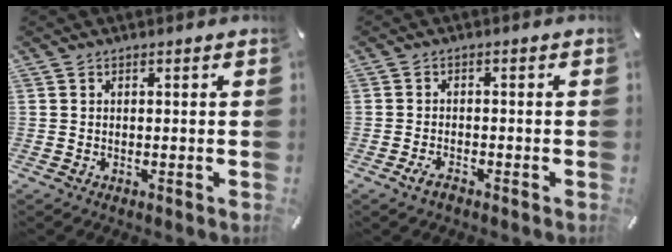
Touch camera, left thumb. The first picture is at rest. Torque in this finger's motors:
{"motor_torque": [-0.02, 0.04, 0.06, -0.06, 0.00]}